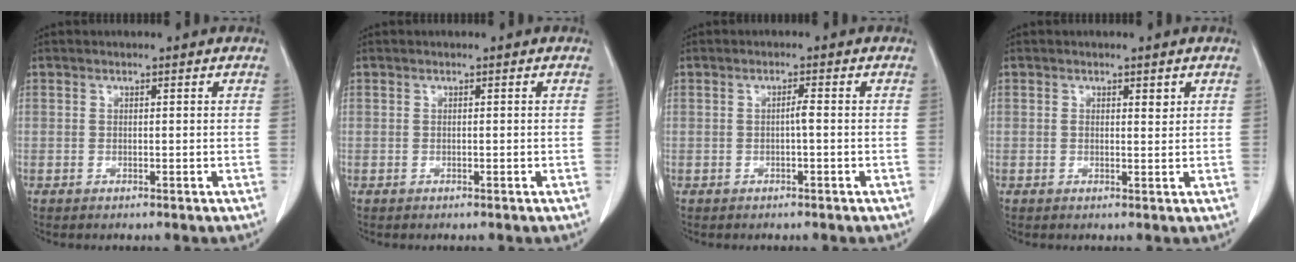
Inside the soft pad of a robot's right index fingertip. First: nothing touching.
{"total": 0.0}
{"total": 1.7, "force": [-0.1, 0.3, 1.6], "torque": [-0.033, 0.003, 0.000]}
{"total": 2.0, "force": [0.8, 1.0, 1.5], "torque": [-0.031, 0.003, 0.014]}